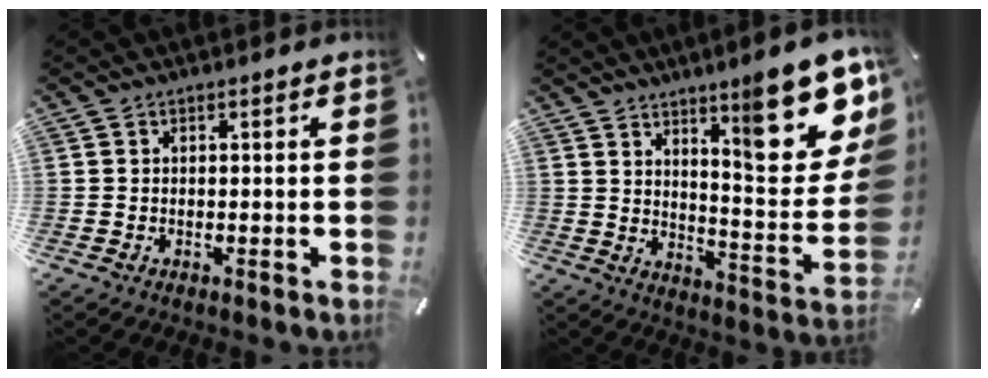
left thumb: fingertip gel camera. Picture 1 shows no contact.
{"total": 19.4, "force": [11.8, 6.2, 14.1], "torque": [-0.178, -0.091, 0.186]}